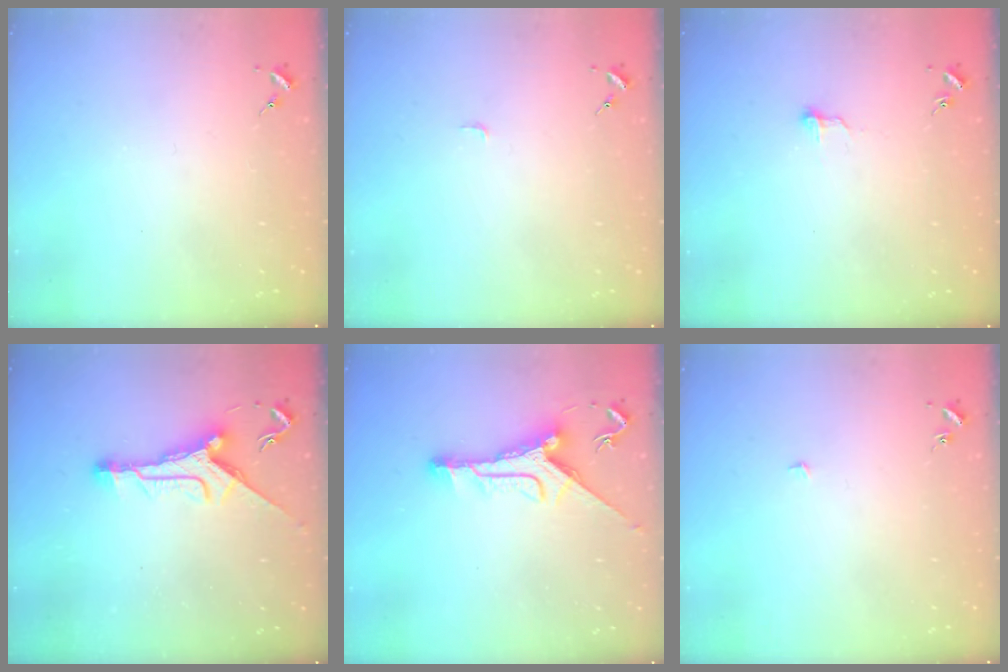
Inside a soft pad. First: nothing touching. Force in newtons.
{"total": 2.8, "press": 2.8, "slide": 0.3}
{"total": 5.6, "press": 5.5, "slide": 0.6}
{"total": 10.9, "press": 10.9, "slide": 0.7}
{"total": 10.9, "press": 10.9, "slide": 0.9}
{"total": 2.1, "press": 2.1, "slide": 0.1}